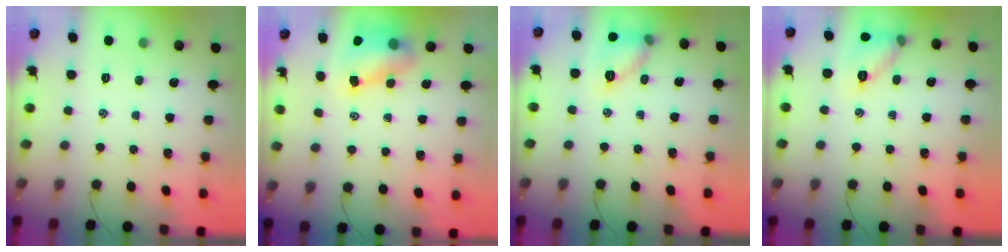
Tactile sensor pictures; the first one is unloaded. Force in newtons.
{"total": 7.5, "press": 7.4, "slide": 1.3}
{"total": 10.3, "press": 10.3, "slide": 0.2}
{"total": 9.3, "press": 9.2, "slide": 1.2}